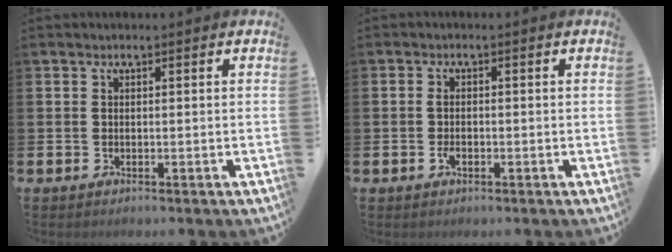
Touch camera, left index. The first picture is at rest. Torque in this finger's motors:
{"motor_torque": [0.18, 0.09, 0.03, 0.00]}